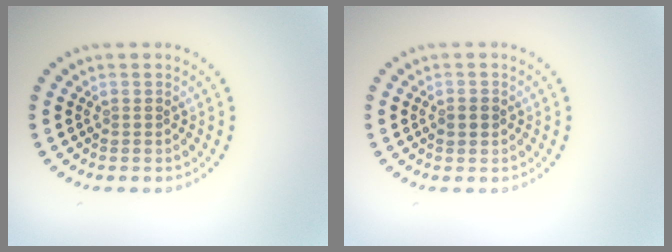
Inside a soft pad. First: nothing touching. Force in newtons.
{"total": 1.7, "press": 1.6, "slide": 0.2}